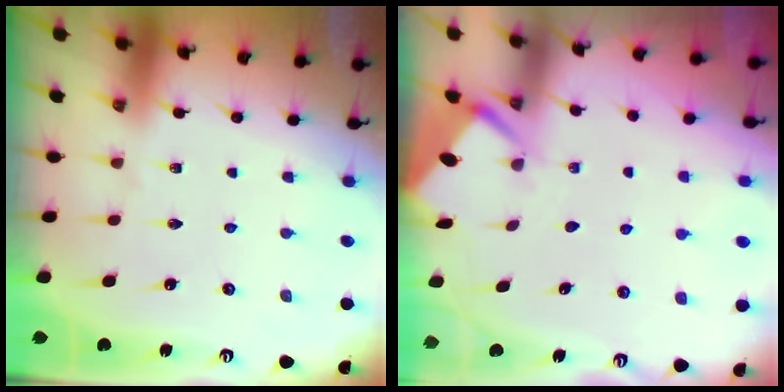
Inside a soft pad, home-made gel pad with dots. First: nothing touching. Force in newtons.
{"total": 2.7, "press": 2.7, "slide": 0.4}